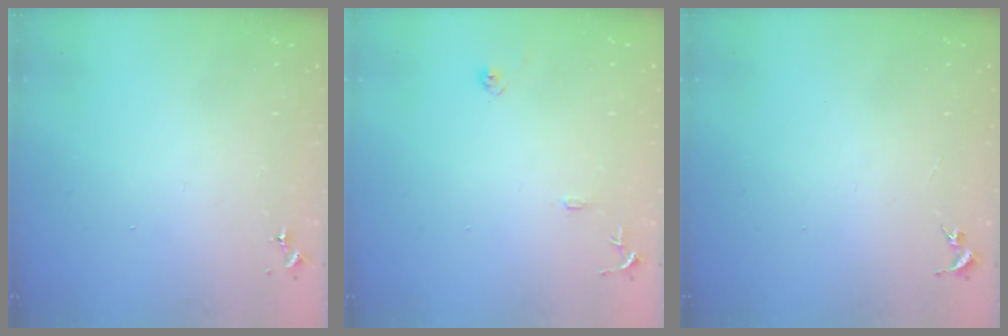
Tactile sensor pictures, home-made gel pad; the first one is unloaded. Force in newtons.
{"total": 9.1, "press": 9.1, "slide": 0.8}
{"total": 0.0}